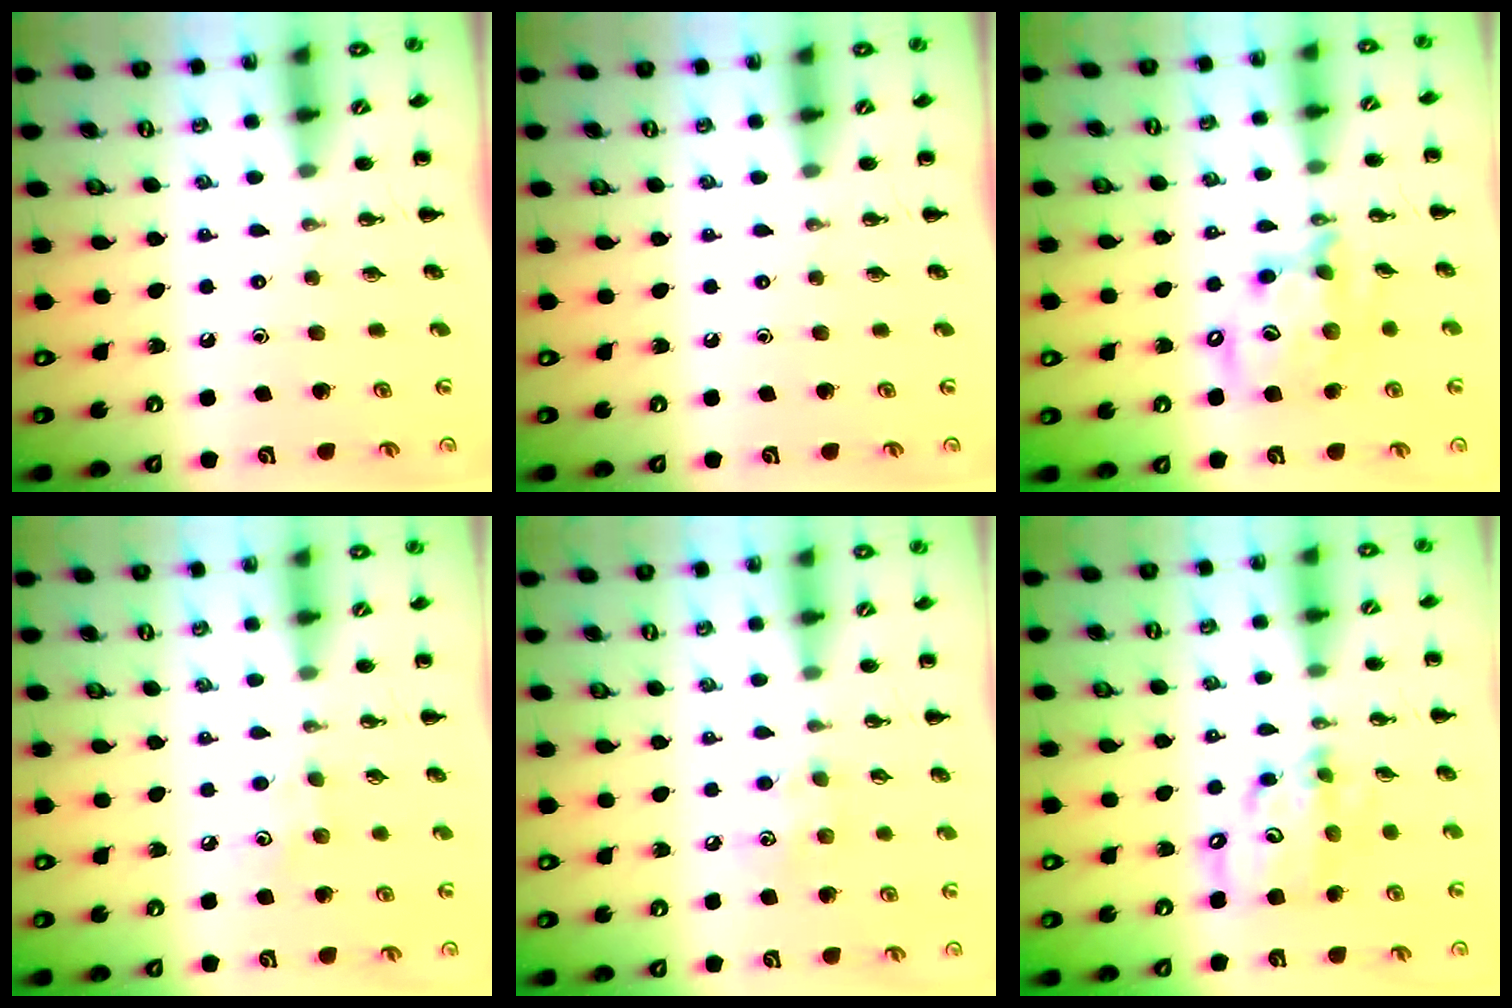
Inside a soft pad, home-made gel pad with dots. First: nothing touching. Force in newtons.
{"total": 0.0}
{"total": 13.4, "press": 13.1, "slide": 3.2}
{"total": 3.7, "press": 3.6, "slide": 1.0}
{"total": 6.4, "press": 6.3, "slide": 1.4}
{"total": 11.3, "press": 10.9, "slide": 2.7}